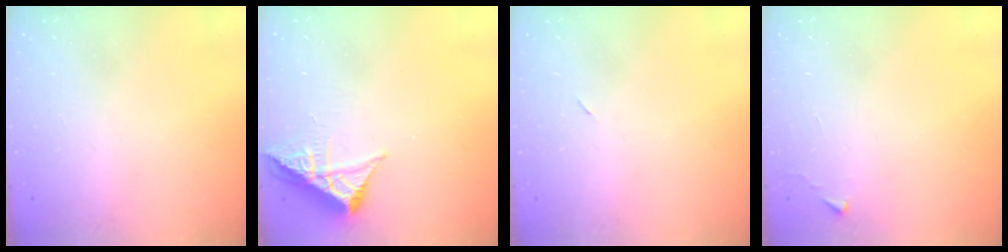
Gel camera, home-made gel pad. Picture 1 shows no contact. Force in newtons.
{"total": 6.3, "press": 6.2, "slide": 0.9}
{"total": 2.3, "press": 1.9, "slide": 1.2}
{"total": 2.7, "press": 2.6, "slide": 0.4}